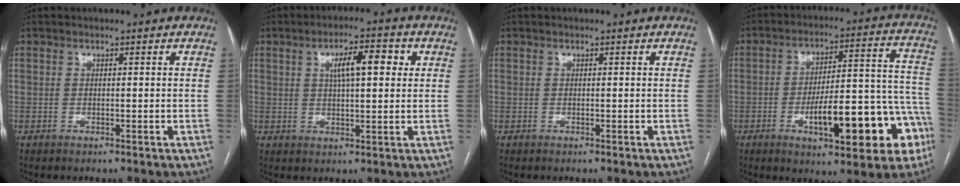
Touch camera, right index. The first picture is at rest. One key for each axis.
{"total": 7.1, "fx": 2.2, "fy": 2.0, "fz": 6.4, "tx": -0.105, "ty": 0.017, "tz": 0.035}
{"total": 0.0}
{"total": 18.2, "fx": -7.0, "fy": 5.2, "fz": 15.9, "tx": -0.166, "ty": 0.045, "tz": -0.084}